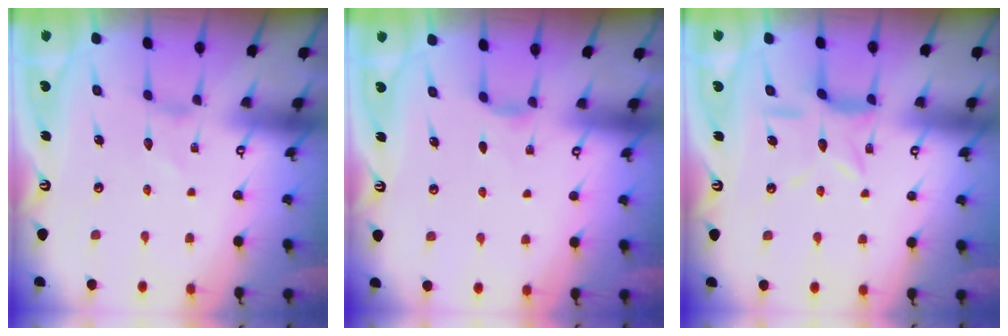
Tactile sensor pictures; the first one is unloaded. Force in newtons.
{"total": 2.7, "press": 2.6, "slide": 0.5}
{"total": 9.6, "press": 9.6, "slide": 0.8}